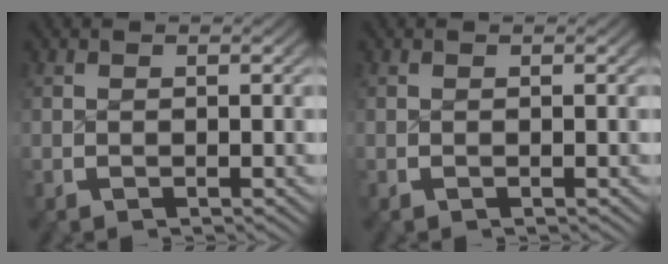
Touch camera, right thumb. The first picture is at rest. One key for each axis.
{"total": 0.0}